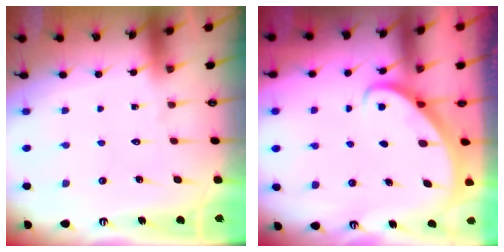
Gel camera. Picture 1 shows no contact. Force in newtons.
{"total": 2.6, "press": 2.6, "slide": 0.2}